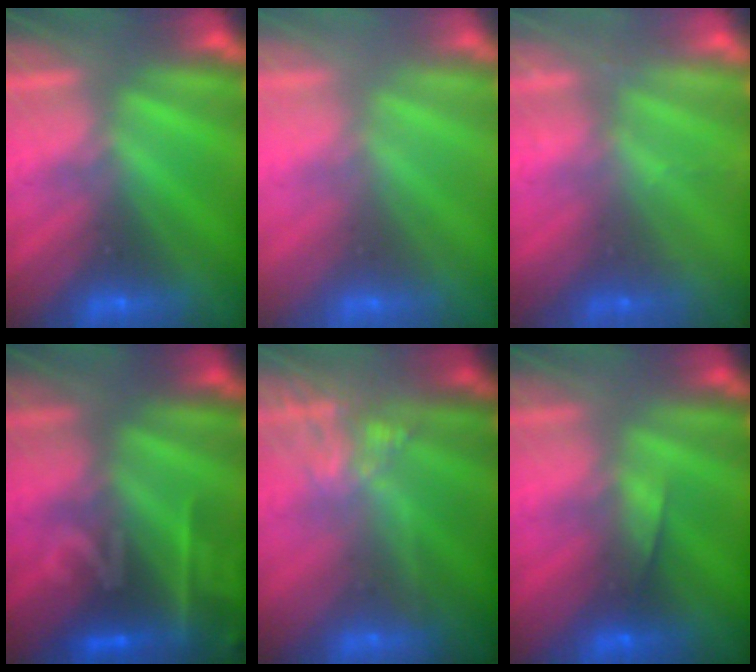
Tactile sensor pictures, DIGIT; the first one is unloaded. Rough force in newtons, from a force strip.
{"total": 2.7}
{"total": 2.4}
{"total": 2.3}
{"total": 9.6}
{"total": 4.4}